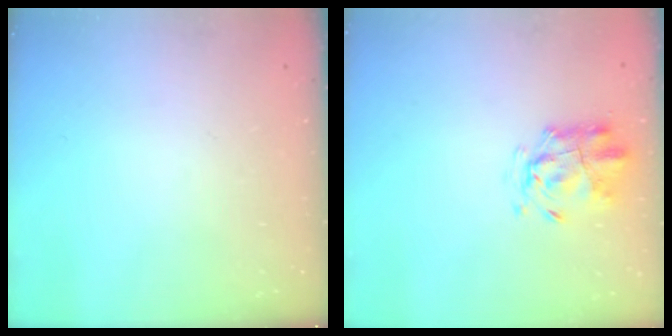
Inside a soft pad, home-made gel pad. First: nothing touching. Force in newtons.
{"total": 3.3, "press": 3.0, "slide": 1.3}